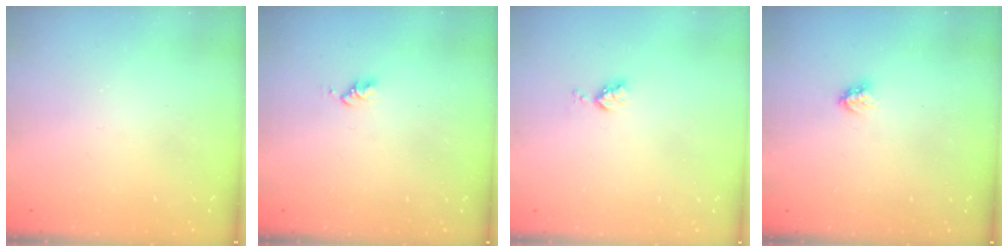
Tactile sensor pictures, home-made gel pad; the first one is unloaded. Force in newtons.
{"total": 2.6, "press": 2.6, "slide": 0.4}
{"total": 4.3, "press": 4.3, "slide": 0.6}
{"total": 3.0, "press": 2.9, "slide": 0.4}